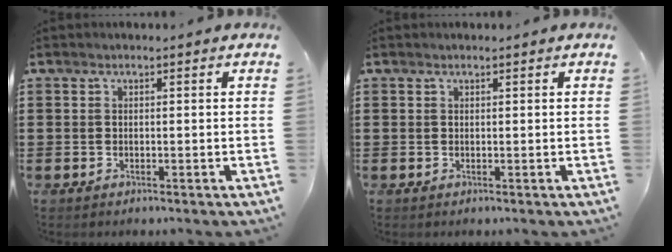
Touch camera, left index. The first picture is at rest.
{"total": 0.0}